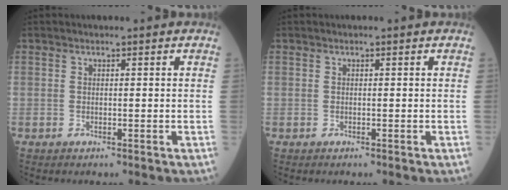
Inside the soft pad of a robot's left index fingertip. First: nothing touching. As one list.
[{"total": 0.0}]